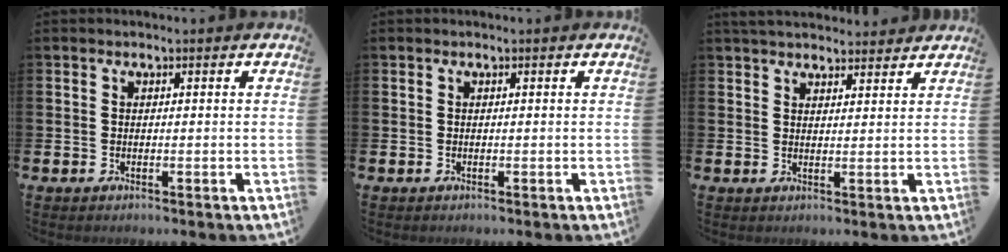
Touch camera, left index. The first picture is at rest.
{"total": 0.0}
{"total": 3.6, "force": [3.5, 0.7, 0.5], "torque": [-0.013, -0.014, 0.065]}